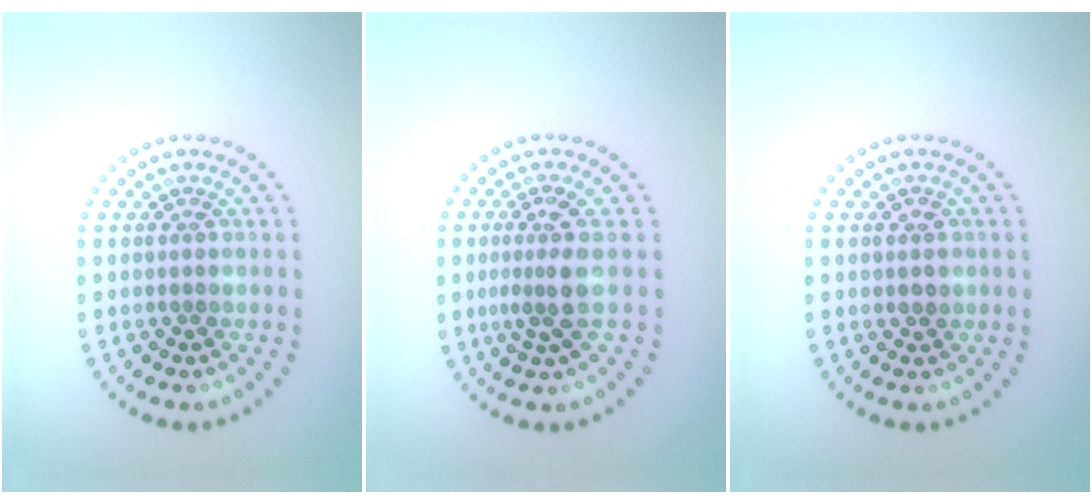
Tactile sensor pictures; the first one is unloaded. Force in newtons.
{"total": 2.8, "press": 2.1, "slide": 1.9}
{"total": 1.4, "press": 1.3, "slide": 0.4}